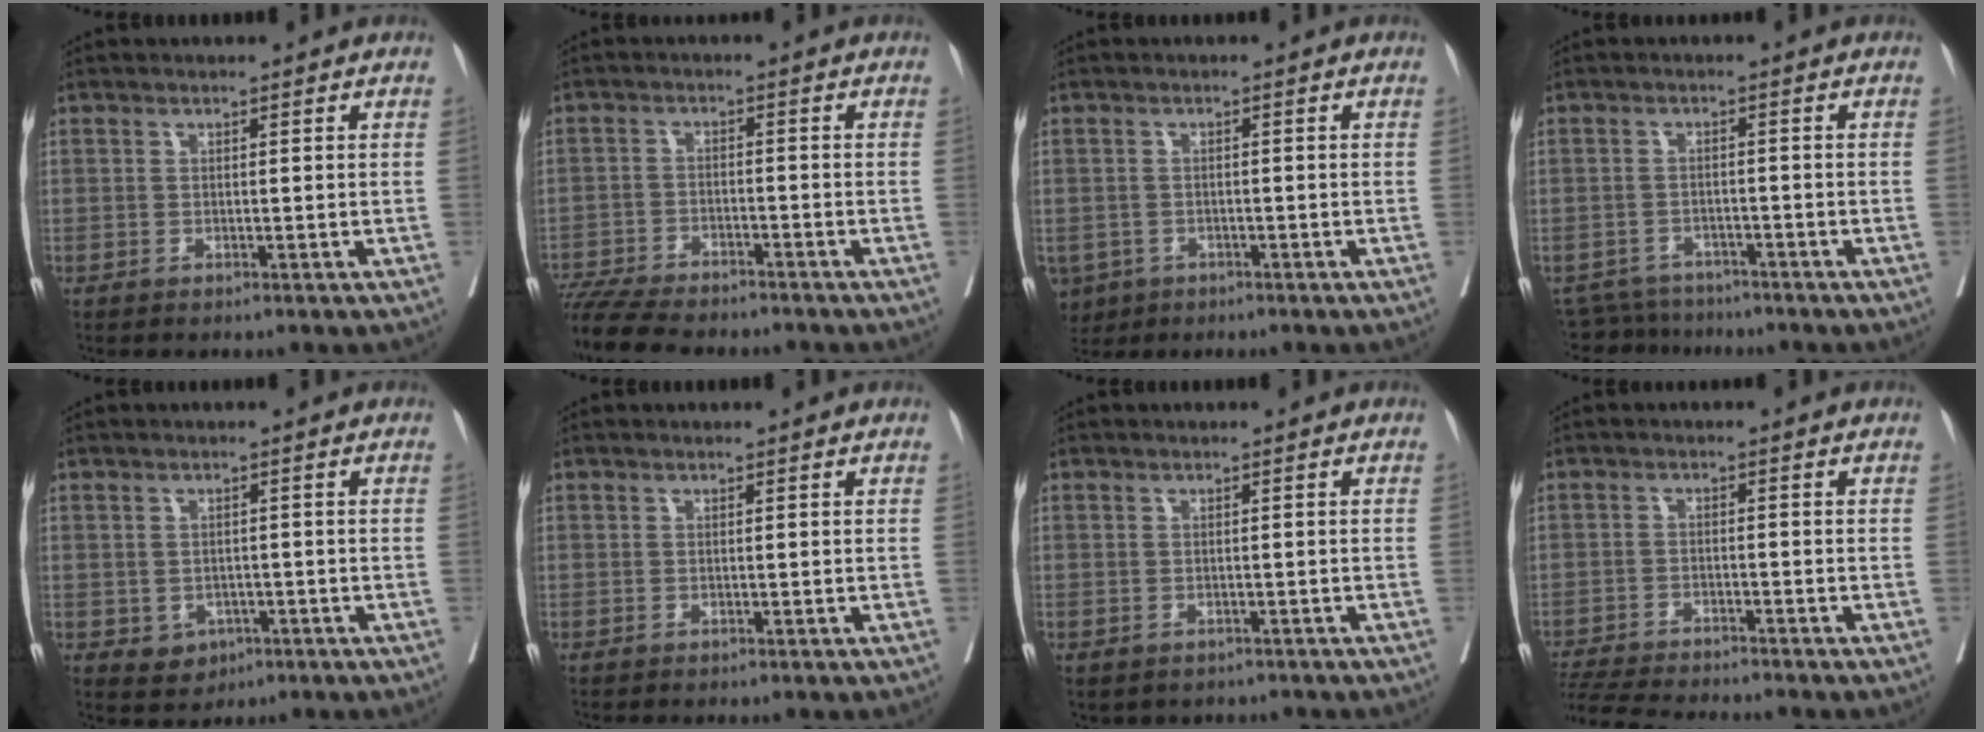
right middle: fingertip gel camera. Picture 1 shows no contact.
{"total": 14.0, "force": [-12.4, 2.6, 6.0], "torque": [-0.121, -0.015, -0.192]}
{"total": 6.2, "force": [-3.3, 4.9, 1.9], "torque": [-0.049, 0.000, -0.048]}
{"total": 6.2, "force": [-6.0, 1.4, -0.4], "torque": [0.010, 0.003, -0.091]}
{"total": 4.2, "force": [-1.6, 3.5, 1.6], "torque": [-0.022, 0.001, -0.014]}
{"total": 0.0}
{"total": 3.8, "force": [-2.9, 1.9, 1.5], "torque": [-0.023, 0.005, -0.029]}
{"total": 11.0, "force": [-10.2, 0.4, 4.0], "torque": [-0.063, -0.012, -0.162]}